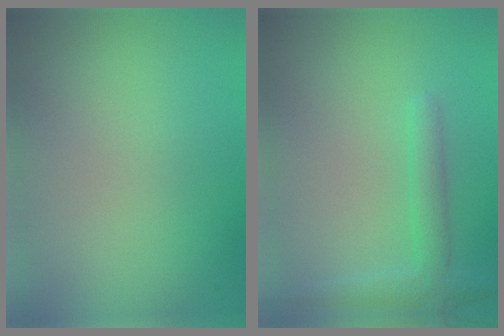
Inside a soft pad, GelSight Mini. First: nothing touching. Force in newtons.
{"total": 1.7, "press": 1.7, "slide": 0.1}